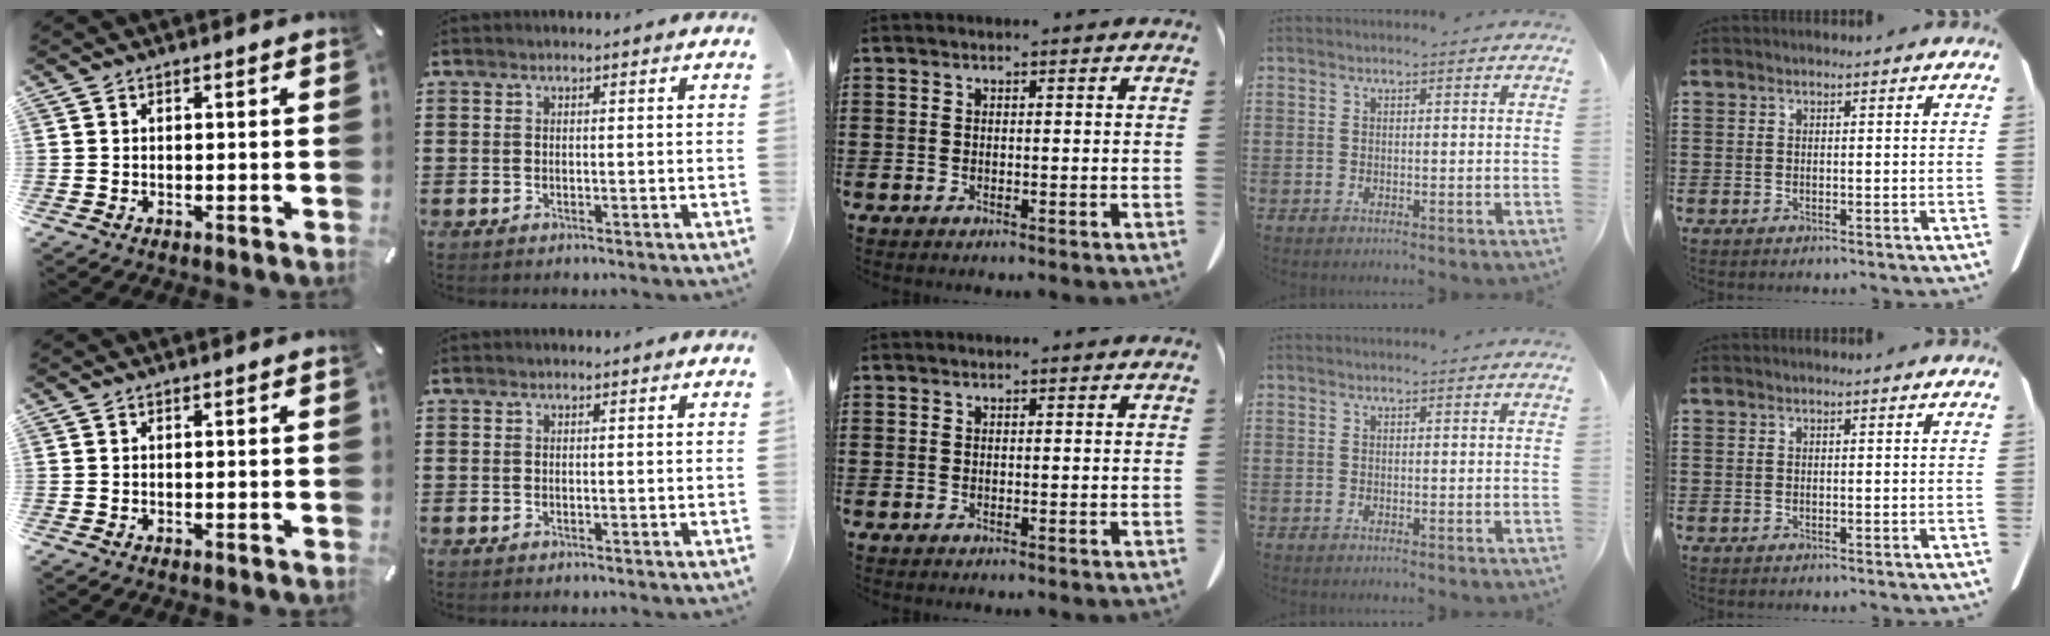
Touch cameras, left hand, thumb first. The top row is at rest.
{}